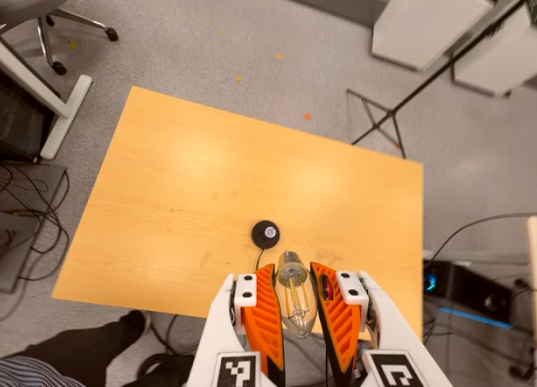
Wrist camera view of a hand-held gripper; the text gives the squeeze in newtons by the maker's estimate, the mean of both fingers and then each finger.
{"total": 22.4, "left": 23.8, "right": 20.9}